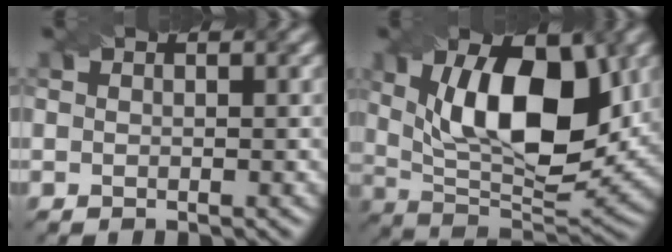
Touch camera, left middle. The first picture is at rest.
{"total": 12.2, "force": [2.5, 5.8, 10.5], "torque": [-0.160, 0.006, 0.045]}